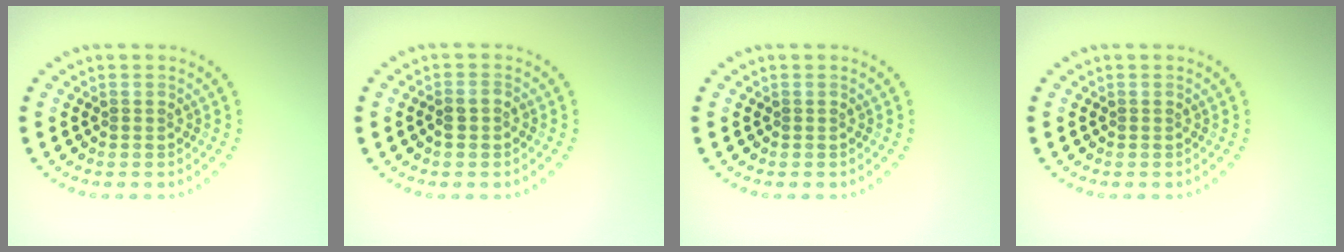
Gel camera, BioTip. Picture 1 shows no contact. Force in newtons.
{"total": 0.9, "press": 0.9, "slide": 0.3}
{"total": 0.0}
{"total": 0.0}